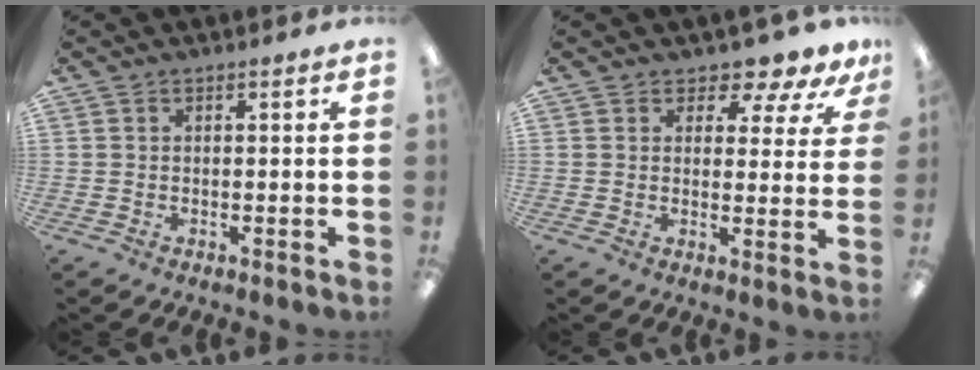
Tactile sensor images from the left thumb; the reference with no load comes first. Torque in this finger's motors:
{"motor_torque": [0.03, 0.08, -0.04, 0.08, 0.00]}